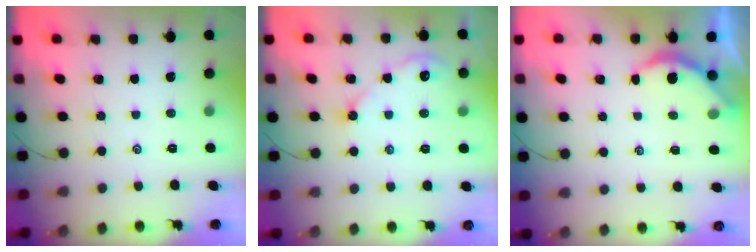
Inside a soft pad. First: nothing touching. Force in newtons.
{"total": 5.7, "press": 5.7, "slide": 0.5}
{"total": 3.6, "press": 3.6, "slide": 0.4}